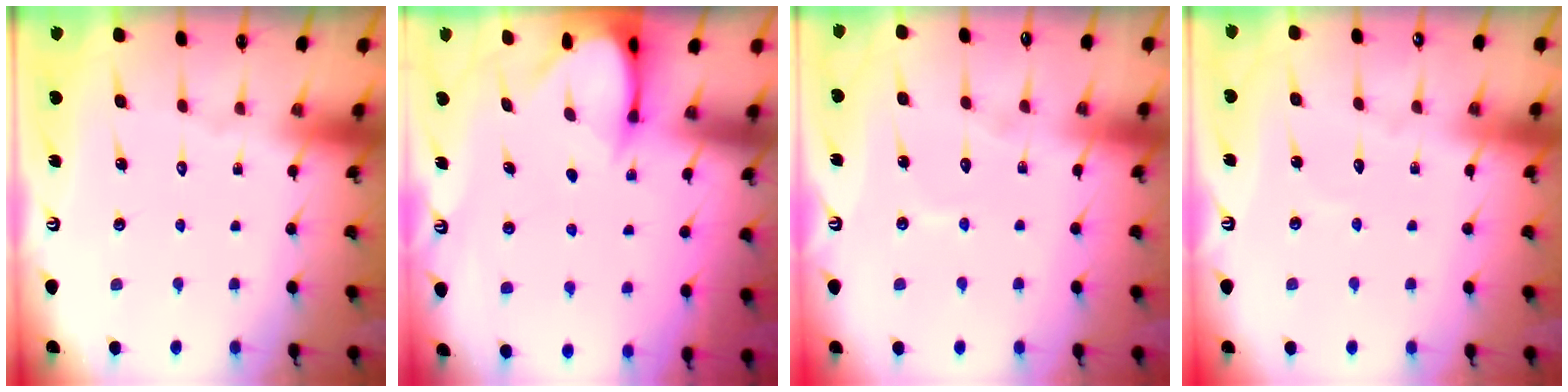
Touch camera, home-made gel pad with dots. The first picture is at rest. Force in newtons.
{"total": 3.7, "press": 3.7, "slide": 0.2}
{"total": 4.5, "press": 4.5, "slide": 0.2}
{"total": 2.7, "press": 2.7, "slide": 0.2}